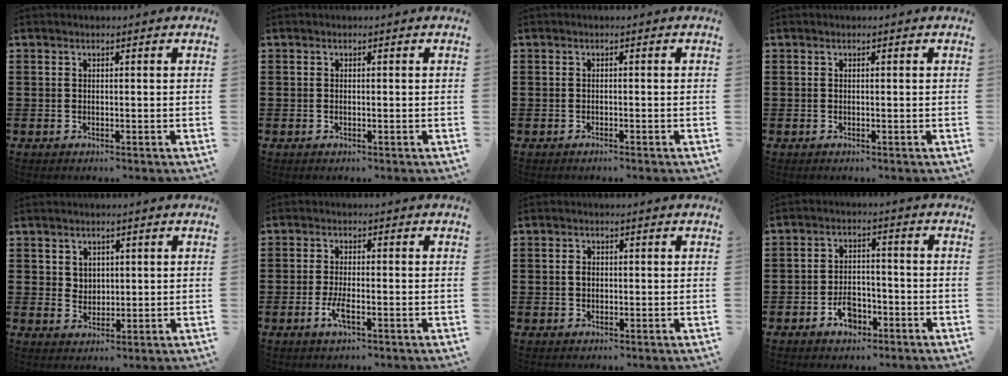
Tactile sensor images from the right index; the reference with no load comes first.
{"total": 0.0}
{"total": 0.7, "force": [-0.6, -0.2, 0.1], "torque": [-0.004, -0.003, -0.012]}
{"total": 0.0}
{"total": 2.5, "force": [1.5, 1.9, 0.3], "torque": [-0.014, 0.010, 0.027]}
{"total": 3.2, "force": [-1.3, 0.7, 2.9], "torque": [-0.061, -0.006, -0.027]}
{"total": 1.4, "force": [0.0, 0.9, 1.0], "torque": [-0.022, 0.006, -0.001]}
{"total": 4.5, "force": [-2.6, 2.6, 2.5], "torque": [-0.042, 0.000, -0.050]}